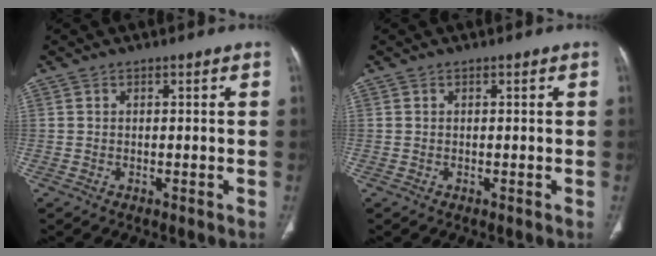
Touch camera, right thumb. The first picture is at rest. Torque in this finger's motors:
{"motor_torque": [-0.08, 0.10, 0.00, 0.00, 0.00]}